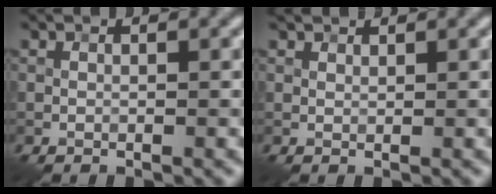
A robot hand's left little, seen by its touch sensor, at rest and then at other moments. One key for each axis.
{"total": 1.3, "fx": 1.2, "fy": 0.3, "fz": 0.3, "tx": -0.013, "ty": 0.003, "tz": 0.019}